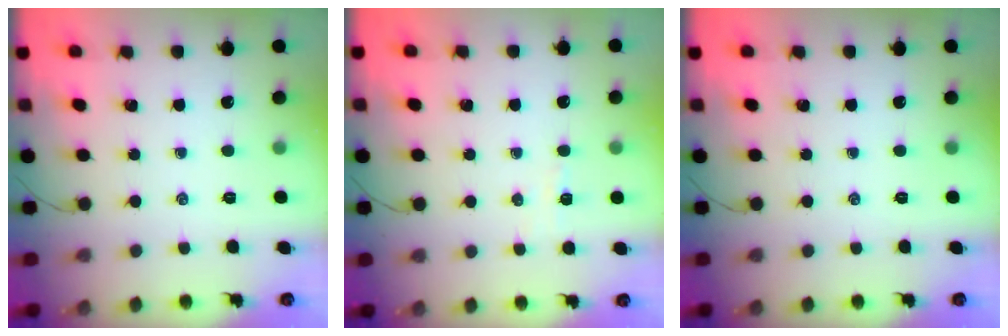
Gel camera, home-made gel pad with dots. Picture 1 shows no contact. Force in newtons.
{"total": 2.8, "press": 2.7, "slide": 0.7}
{"total": 0.0}